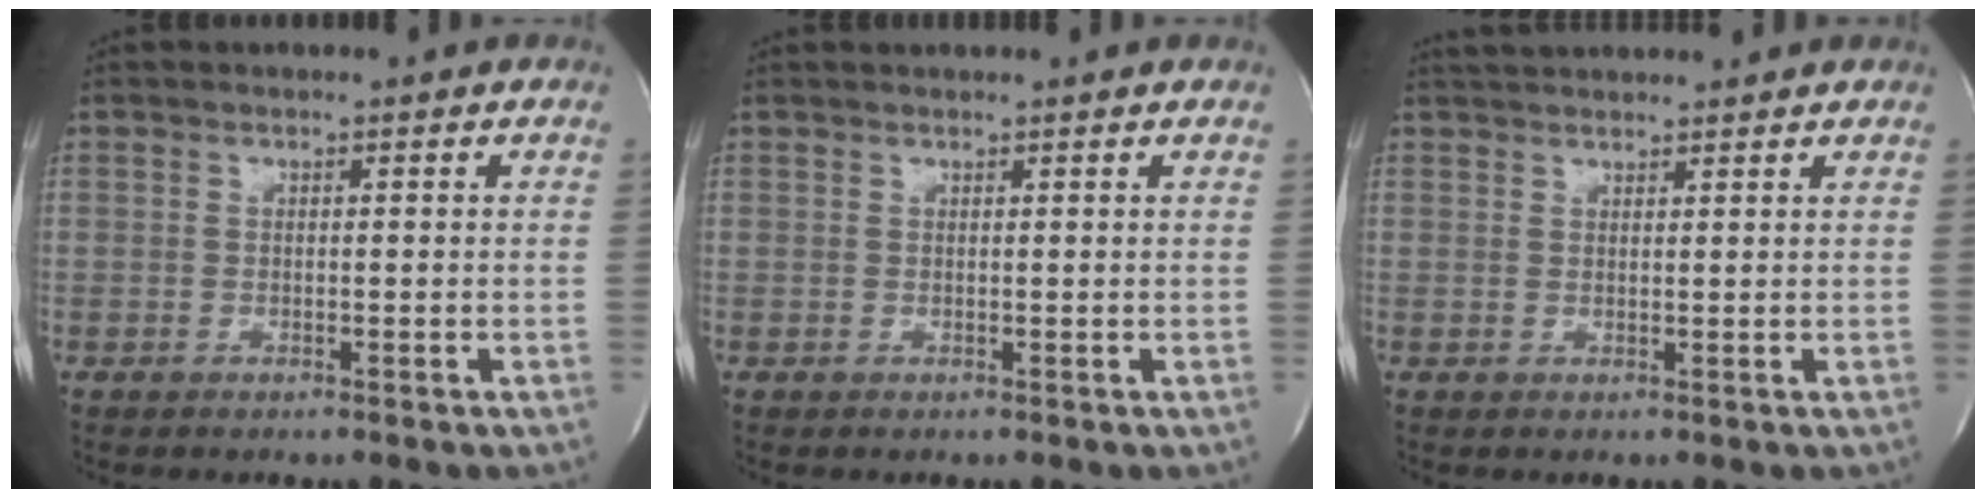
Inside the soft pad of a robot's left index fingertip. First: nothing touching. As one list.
[{"total": 3.2, "force": [3.1, 0.0, 1.0], "torque": [-0.015, 0.024, 0.037]}, {"total": 6.2, "force": [5.9, 0.7, 1.7], "torque": [-0.031, 0.036, 0.087]}]